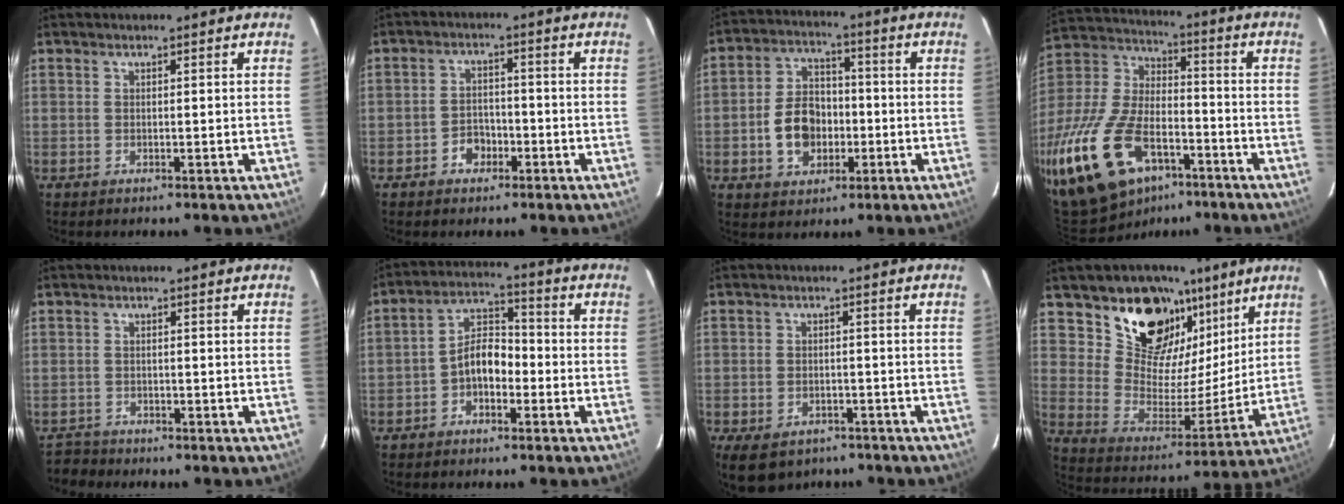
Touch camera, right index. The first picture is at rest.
{"total": 4.1, "force": [-2.3, 3.0, 1.5], "torque": [-0.034, 0.011, -0.032]}
{"total": 10.0, "force": [-2.4, 7.4, 6.2], "torque": [-0.128, 0.025, -0.031]}
{"total": 28.7, "force": [-15.2, 15.5, 18.7], "torque": [-0.425, -0.023, -0.258]}
{"total": 3.0, "force": [-2.6, 1.6, -0.5], "torque": [-0.004, 0.007, -0.052]}
{"total": 6.5, "force": [-2.6, 4.0, 4.4], "torque": [-0.081, 0.024, -0.044]}
{"total": 10.4, "force": [-6.8, 6.5, 4.5], "torque": [-0.107, -0.003, -0.094]}
{"total": 18.9, "force": [12.2, 12.2, 7.7], "torque": [-0.146, 0.001, 0.228]}